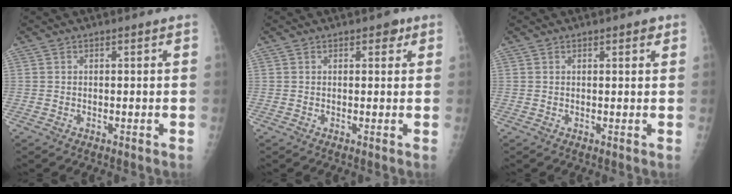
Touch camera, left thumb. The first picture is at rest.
{"total": 2.0, "force": [1.1, 1.2, 1.1], "torque": [0.000, -0.002, 0.010]}
{"total": 1.3, "force": [0.8, 0.6, 0.9], "torque": [-0.003, -0.002, 0.008]}